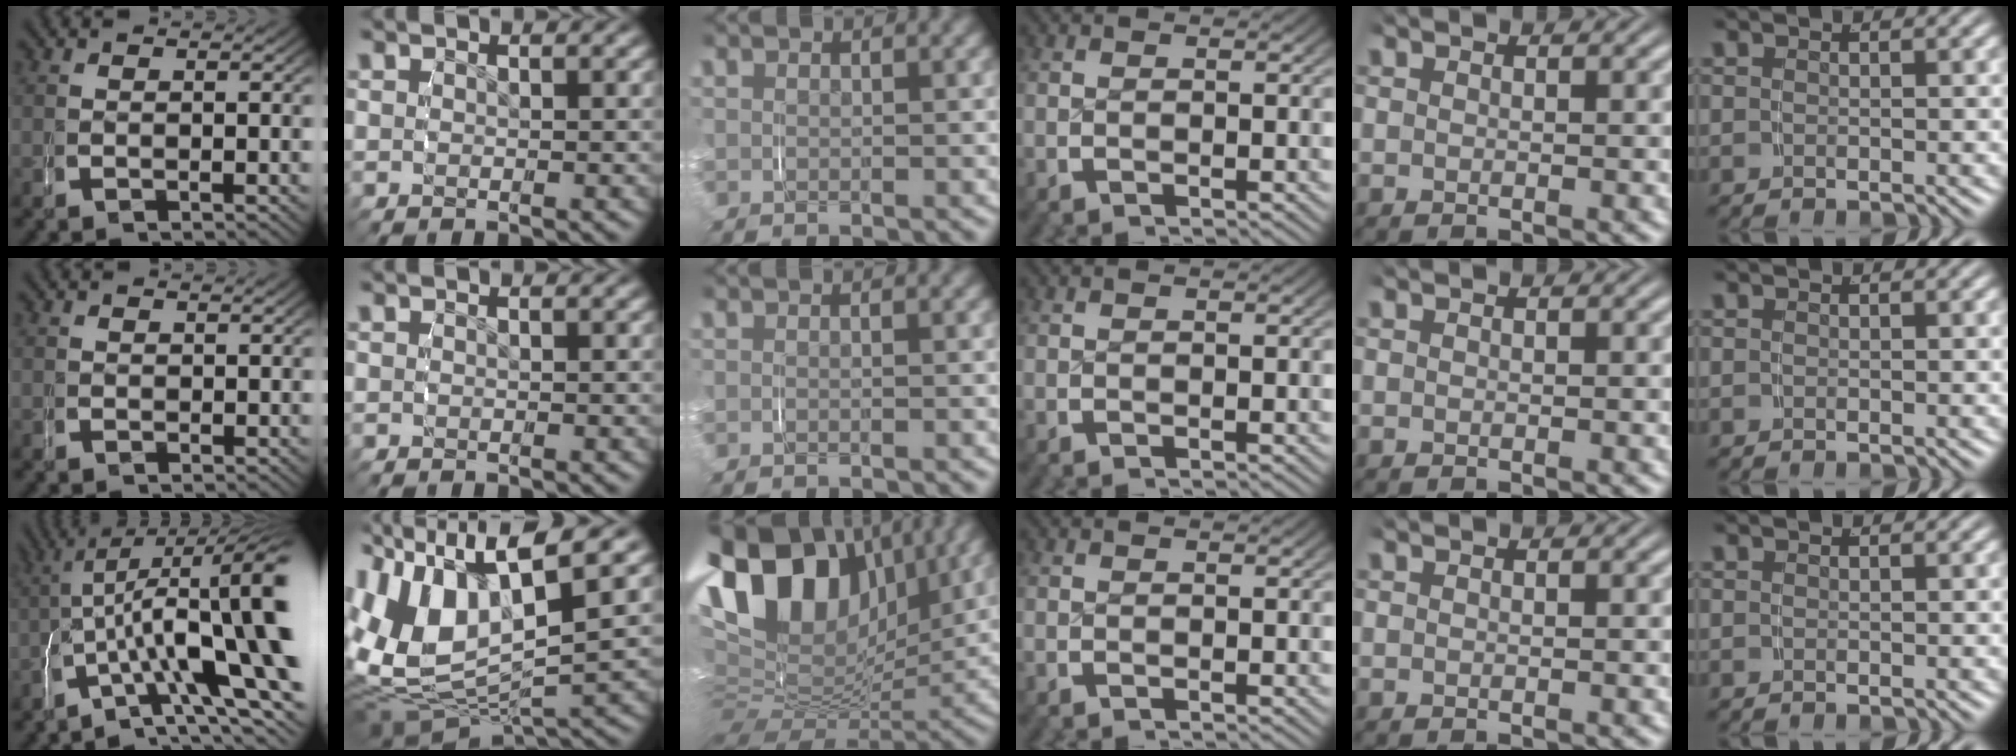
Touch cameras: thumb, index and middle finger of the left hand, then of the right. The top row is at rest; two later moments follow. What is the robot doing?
{"motion": "grasp_and_lifting", "object": "keyboard"}